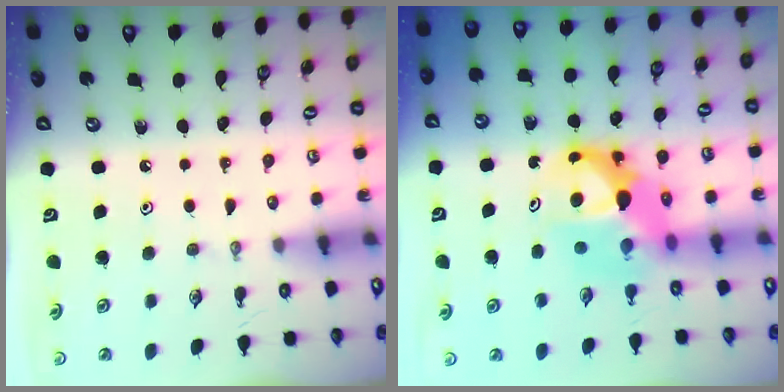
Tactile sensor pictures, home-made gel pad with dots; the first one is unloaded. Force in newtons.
{"total": 9.7, "press": 9.7, "slide": 0.8}